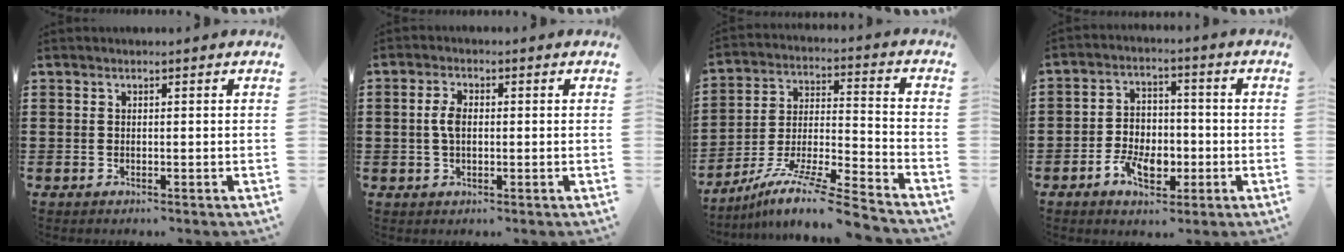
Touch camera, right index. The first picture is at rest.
{"total": 3.5, "force": [0.2, 1.8, 3.0], "torque": [-0.068, 0.005, -0.001]}
{"total": 11.1, "force": [-9.3, 0.3, 6.0], "torque": [-0.105, 0.013, -0.183]}
{"total": 6.7, "force": [-2.5, 4.3, 4.4], "torque": [-0.083, 0.003, -0.045]}